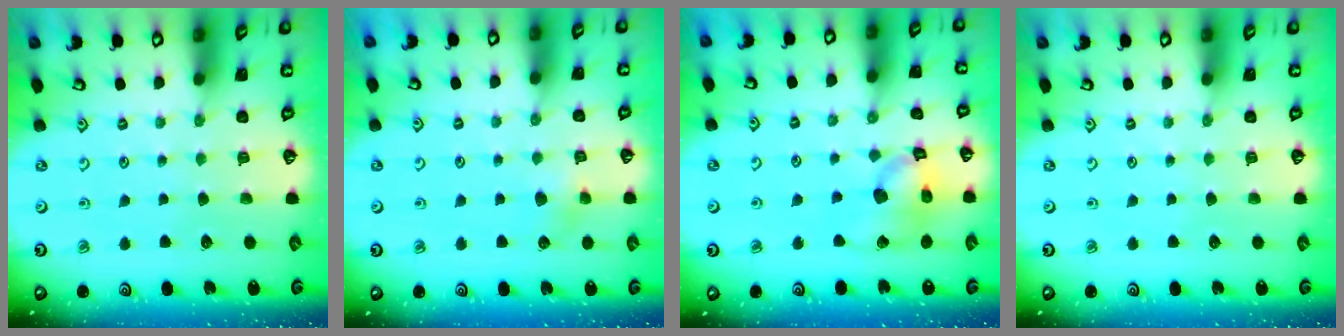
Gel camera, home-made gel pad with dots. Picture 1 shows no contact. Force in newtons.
{"total": 4.8, "press": 4.7, "slide": 0.3}
{"total": 13.8, "press": 13.6, "slide": 1.9}
{"total": 0.0}